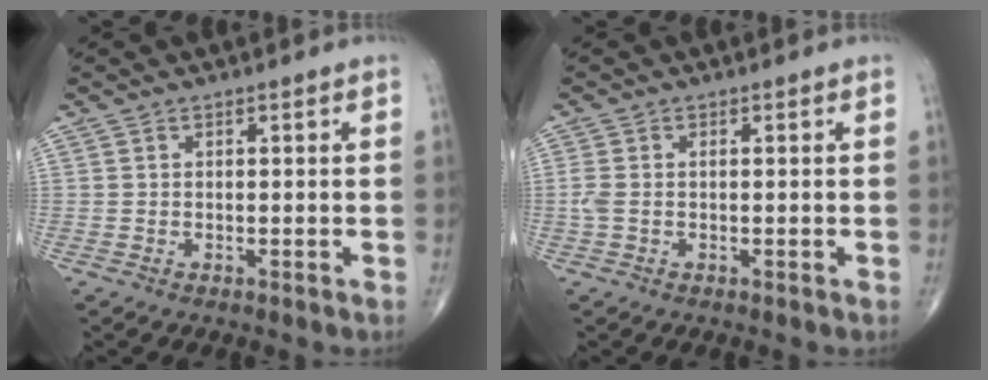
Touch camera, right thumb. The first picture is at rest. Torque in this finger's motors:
{"motor_torque": [0.04, -0.06, 0.36, 0.06, 0.08]}